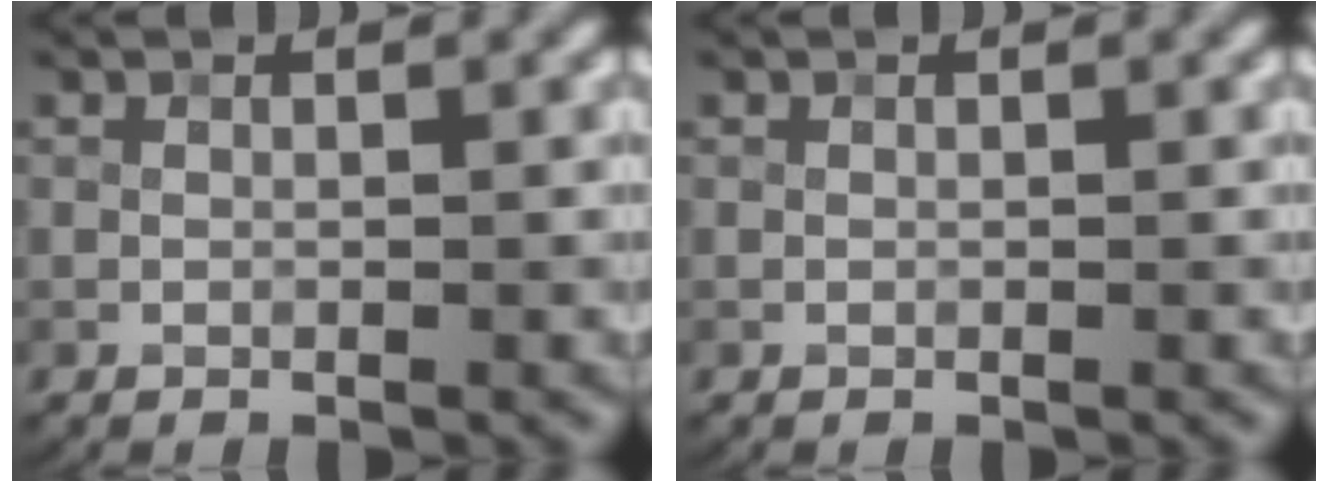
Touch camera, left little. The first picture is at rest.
{"total": 0.0}